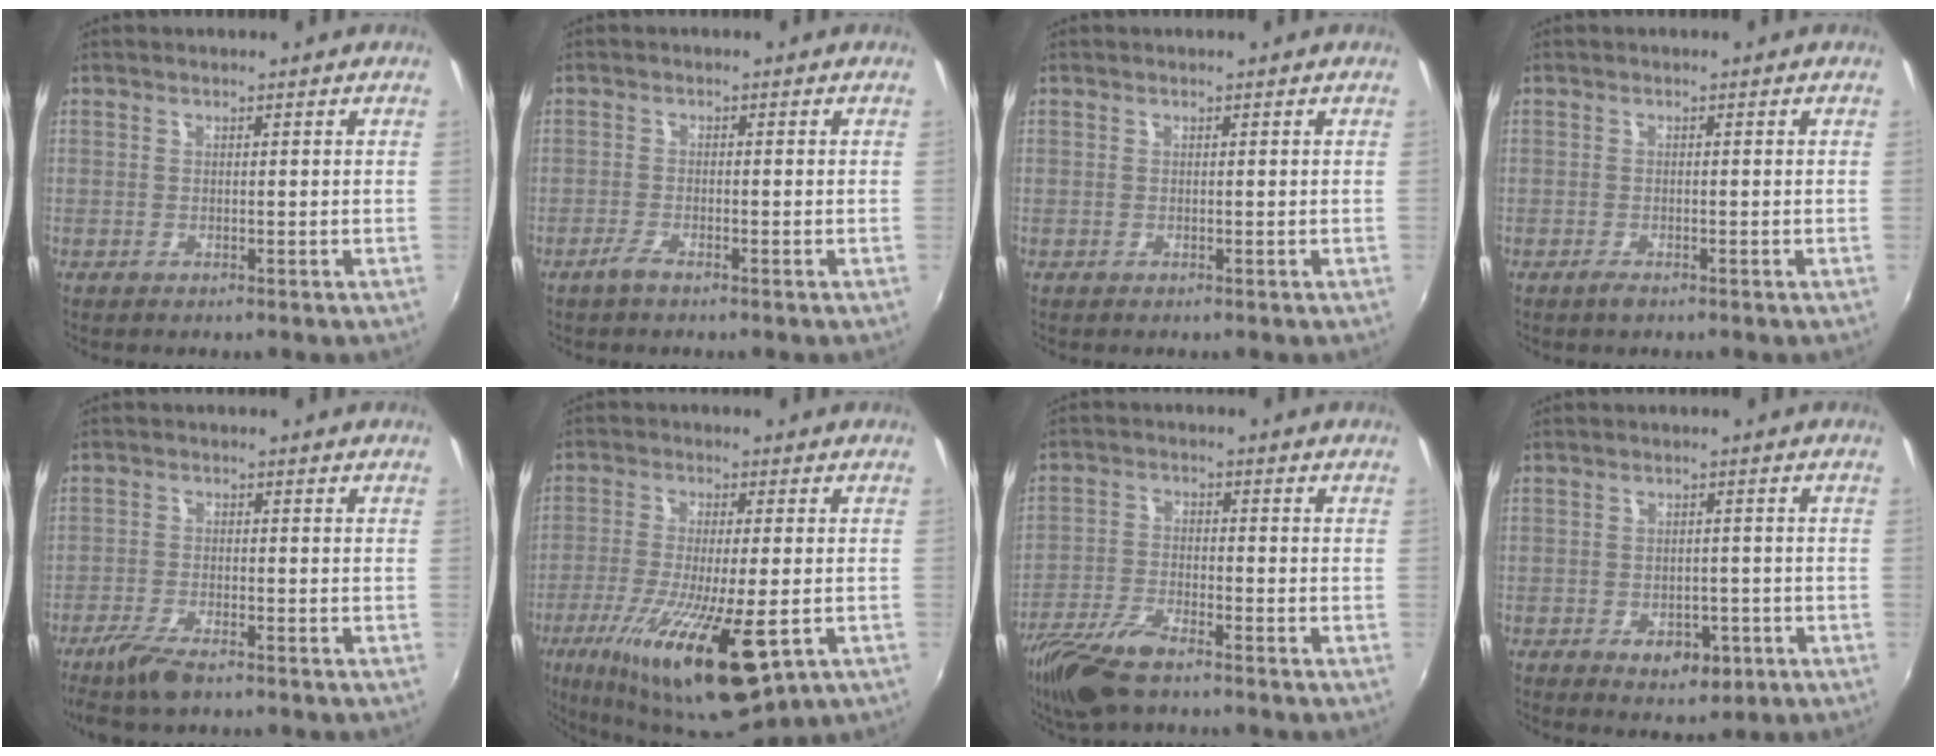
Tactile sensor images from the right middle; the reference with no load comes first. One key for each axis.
{"total": 2.1, "fx": -1.7, "fy": 0.3, "fz": 1.2, "tx": -0.035, "ty": -0.004, "tz": -0.036}
{"total": 0.0}
{"total": 1.5, "fx": -1.1, "fy": 0.4, "fz": 0.9, "tx": -0.019, "ty": -0.004, "tz": -0.020}
{"total": 6.5, "fx": -4.9, "fy": 1.6, "fz": 3.9, "tx": -0.104, "ty": -0.014, "tz": -0.095}
{"total": 21.5, "fx": -9.9, "fy": 6.2, "fz": 18.0, "tx": -0.341, "ty": -0.073, "tz": -0.154}
{"total": 10.6, "fx": -7.8, "fy": 2.9, "fz": 6.6, "tx": -0.155, "ty": -0.025, "tz": -0.154}
{"total": 5.7, "fx": -2.5, "fy": 4.0, "fz": 3.2, "tx": -0.054, "ty": 0.003, "tz": -0.024}